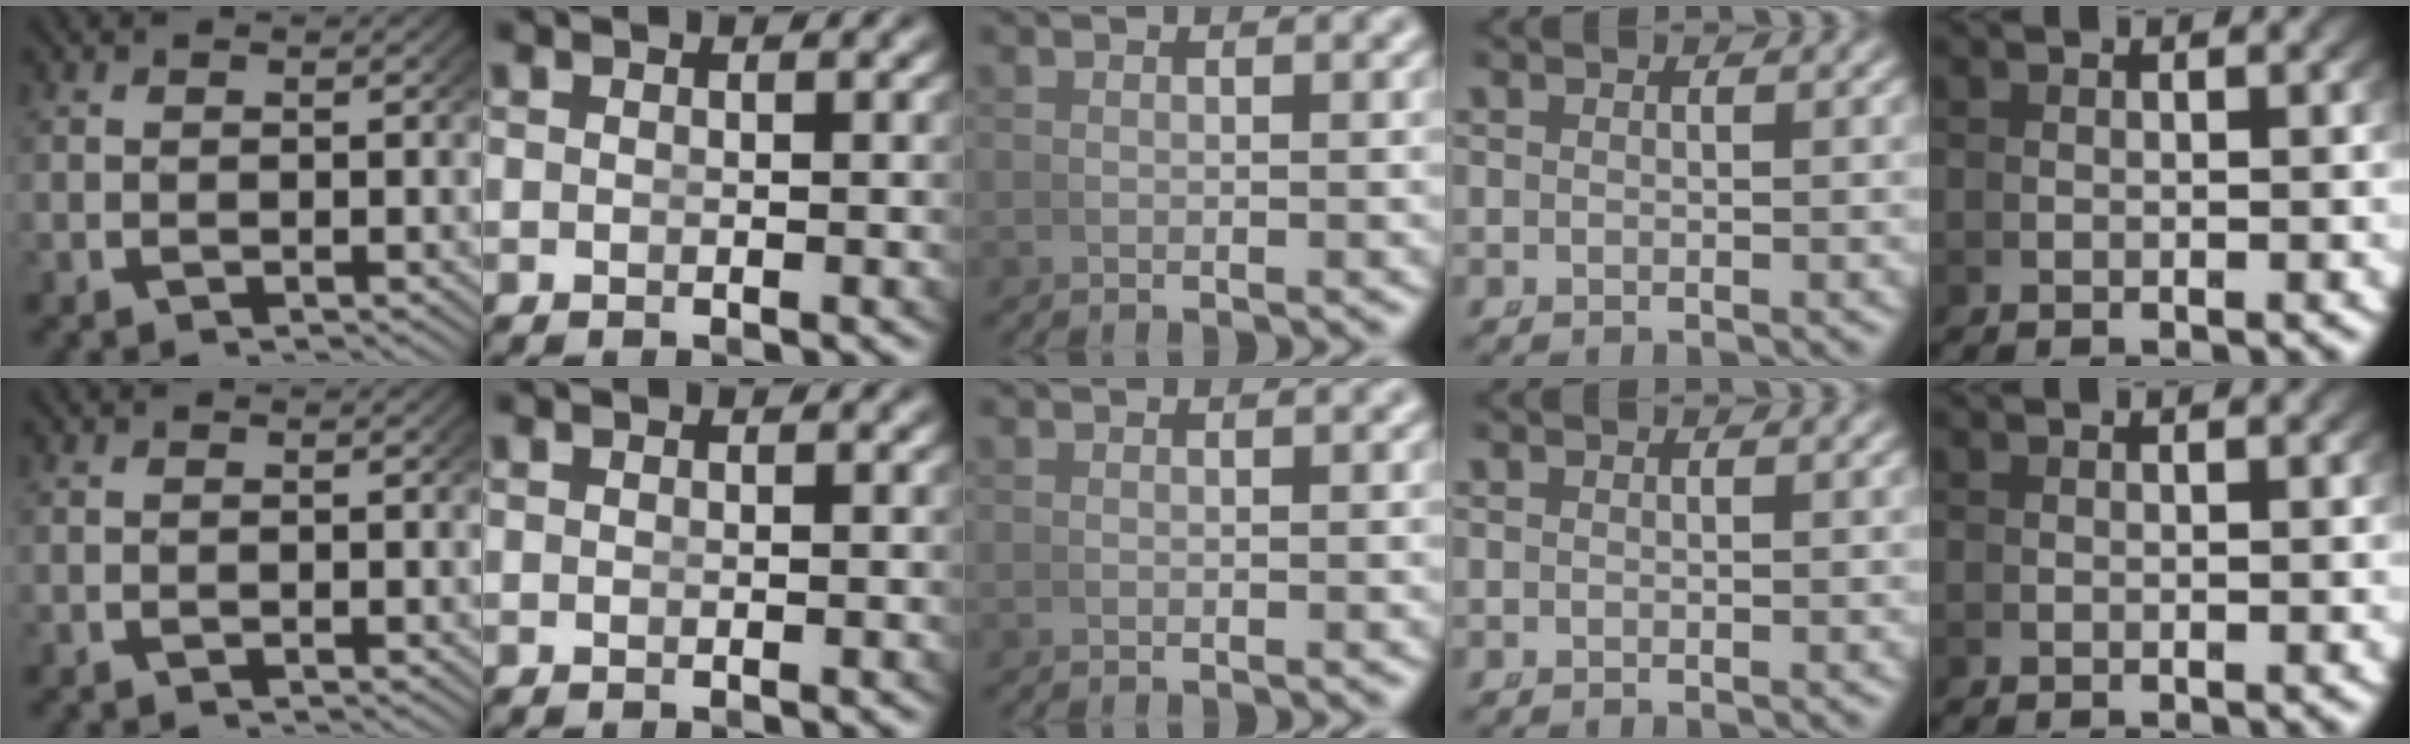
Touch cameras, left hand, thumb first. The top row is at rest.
{}